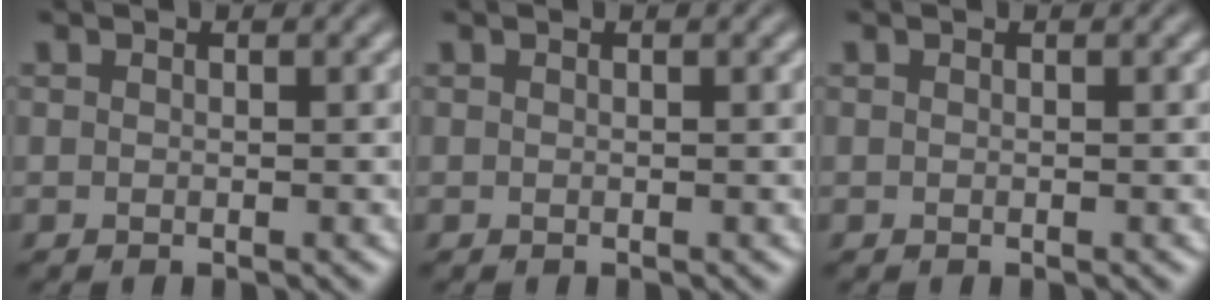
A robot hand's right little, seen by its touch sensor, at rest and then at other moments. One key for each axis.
{"total": 0.0}
{"total": 0.0}